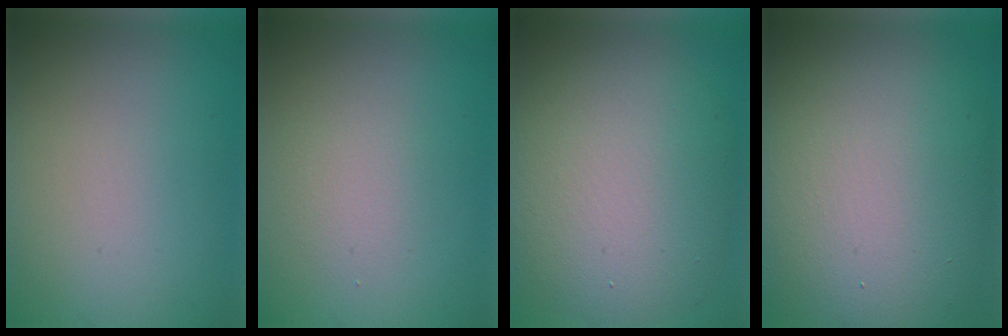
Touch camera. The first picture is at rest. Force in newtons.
{"total": 1.8, "press": 1.8, "slide": 0.0}
{"total": 10.2, "press": 10.2, "slide": 1.0}
{"total": 15.0, "press": 15.0, "slide": 0.5}